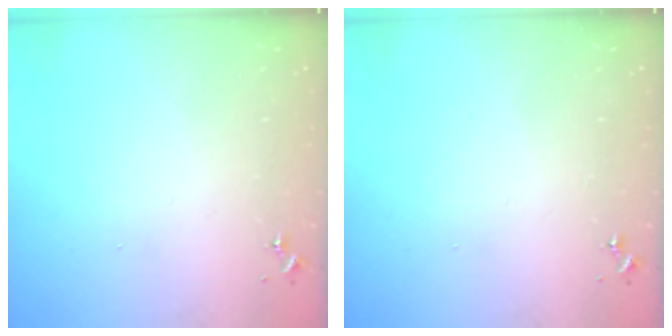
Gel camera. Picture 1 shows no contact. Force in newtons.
{"total": 0.0}